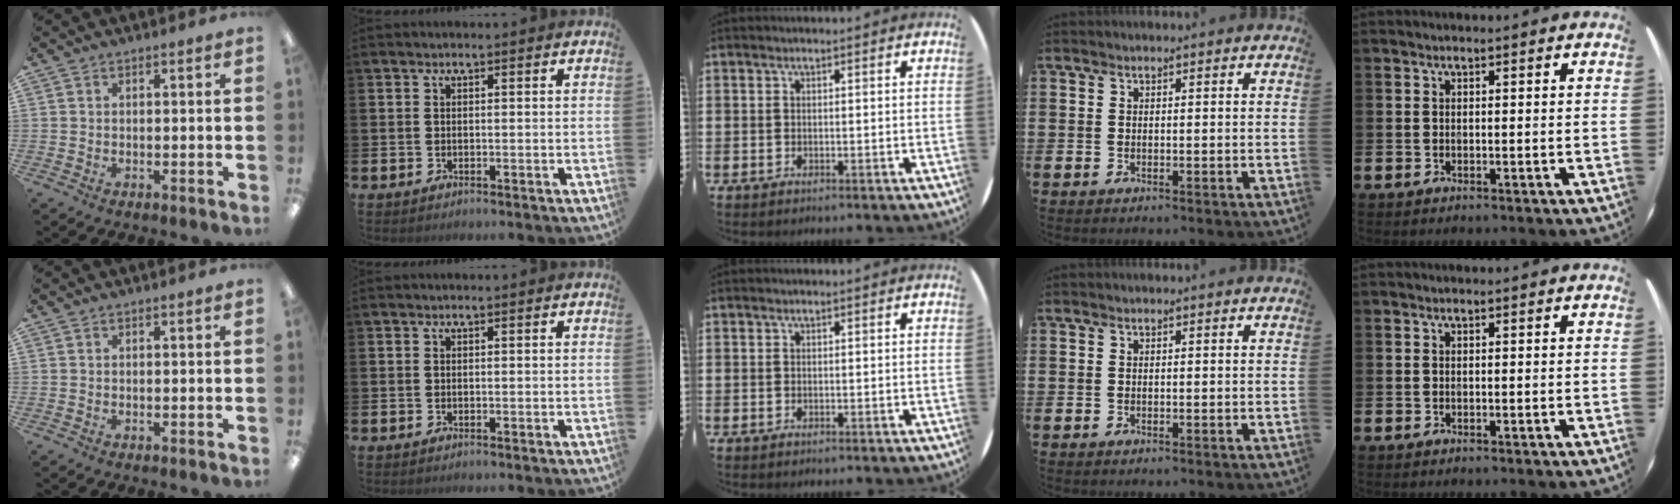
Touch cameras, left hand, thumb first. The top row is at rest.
{}